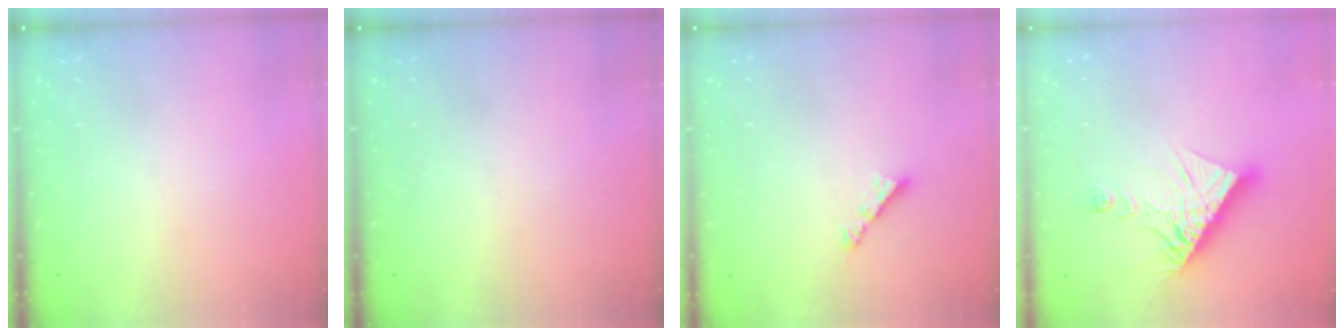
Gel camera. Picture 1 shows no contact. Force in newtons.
{"total": 0.0}
{"total": 2.6, "press": 2.6, "slide": 0.1}
{"total": 15.0, "press": 14.9, "slide": 1.6}